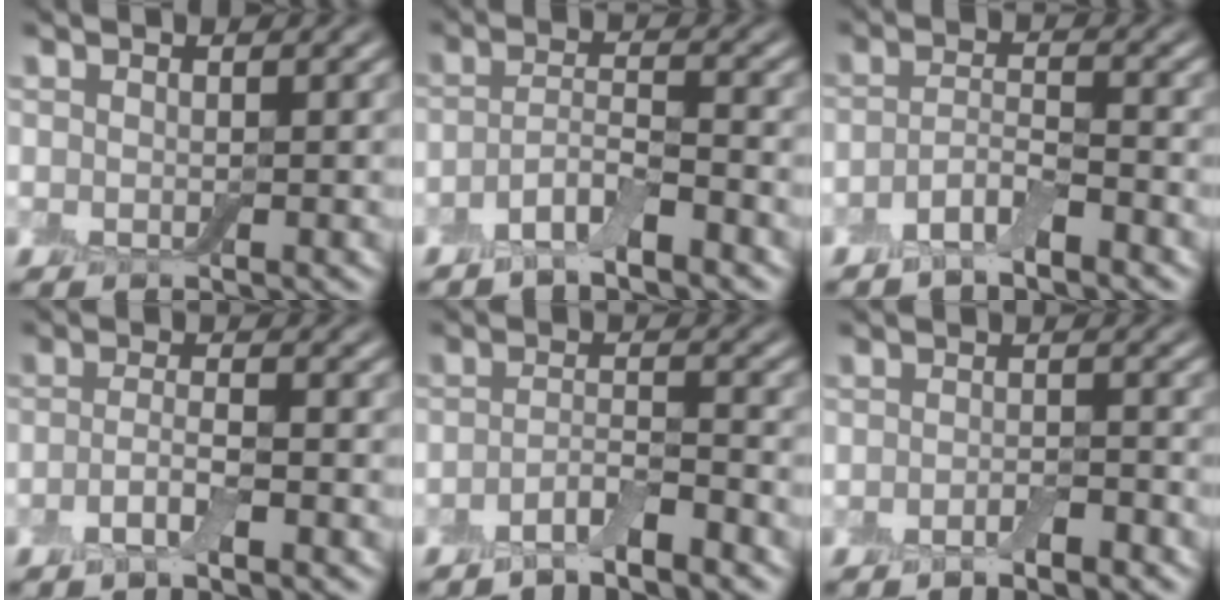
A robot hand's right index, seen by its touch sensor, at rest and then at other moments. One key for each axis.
{"total": 3.1, "fx": -2.0, "fy": 0.8, "fz": 2.3, "tx": -0.045, "ty": 0.004, "tz": -0.047}
{"total": 2.8, "fx": -1.9, "fy": 0.7, "fz": 1.9, "tx": -0.039, "ty": 0.005, "tz": -0.043}
{"total": 2.4, "fx": -1.0, "fy": 0.5, "fz": 2.1, "tx": -0.041, "ty": 0.003, "tz": -0.026}
{"total": 2.7, "fx": -1.9, "fy": 0.5, "fz": 1.8, "tx": -0.033, "ty": 0.005, "tz": -0.042}
{"total": 1.7, "fx": -1.1, "fy": 0.4, "fz": 1.3, "tx": -0.021, "ty": -0.001, "tz": -0.020}